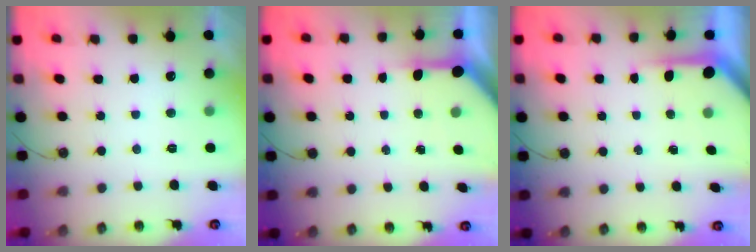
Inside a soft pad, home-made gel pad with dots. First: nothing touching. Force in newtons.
{"total": 6.0, "press": 6.0, "slide": 0.5}
{"total": 3.9, "press": 3.9, "slide": 0.3}